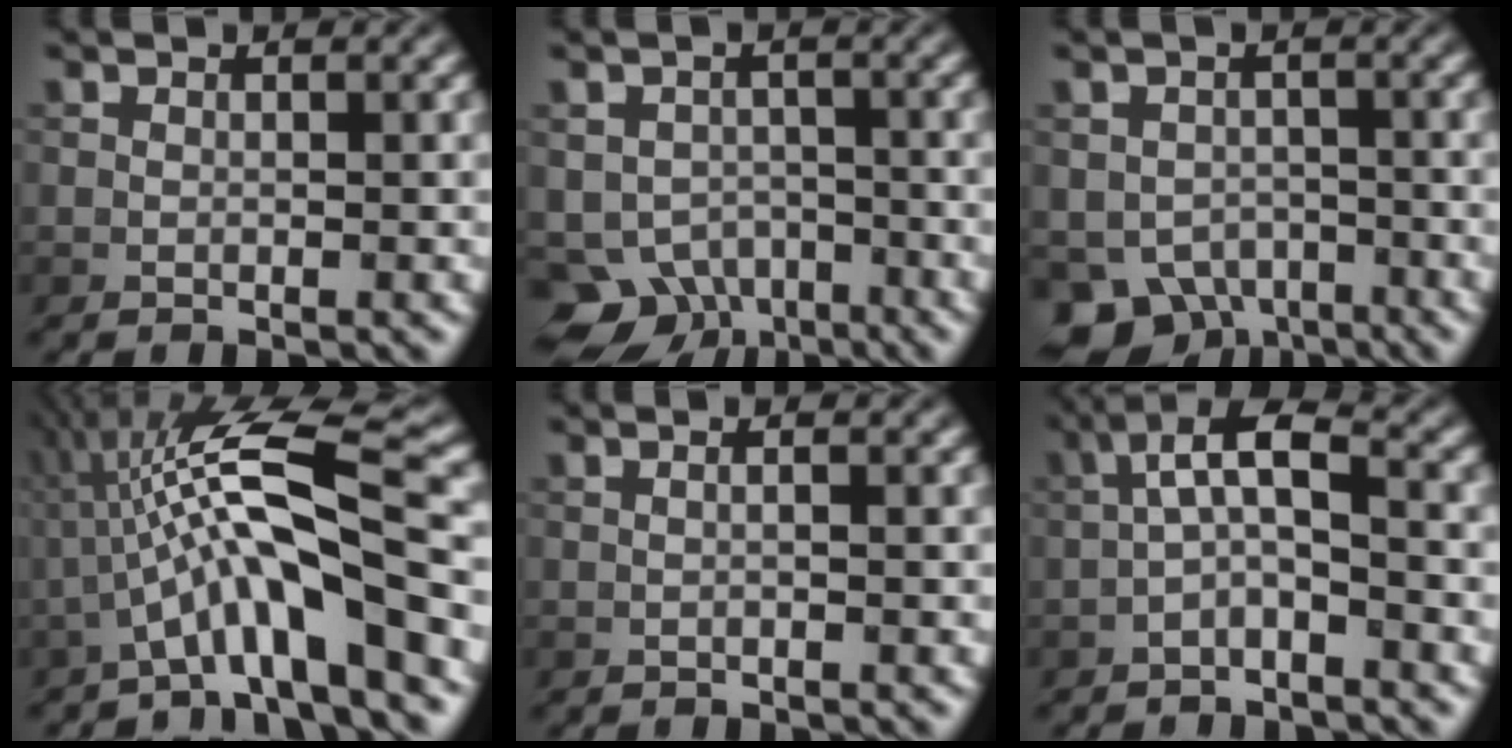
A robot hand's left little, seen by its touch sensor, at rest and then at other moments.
{"total": 5.1, "force": [-2.9, 3.8, 1.8], "torque": [-0.016, -0.016, -0.050]}
{"total": 6.1, "force": [-3.5, 4.5, 2.3], "torque": [-0.034, -0.022, -0.055]}
{"total": 9.6, "force": [-1.8, 1.6, 9.3], "torque": [-0.155, 0.029, -0.038]}
{"total": 1.0, "force": [0.2, 0.3, 0.9], "torque": [-0.006, -0.006, -0.007]}
{"total": 3.9, "force": [-0.8, 1.1, 3.6], "torque": [-0.073, 0.020, -0.026]}